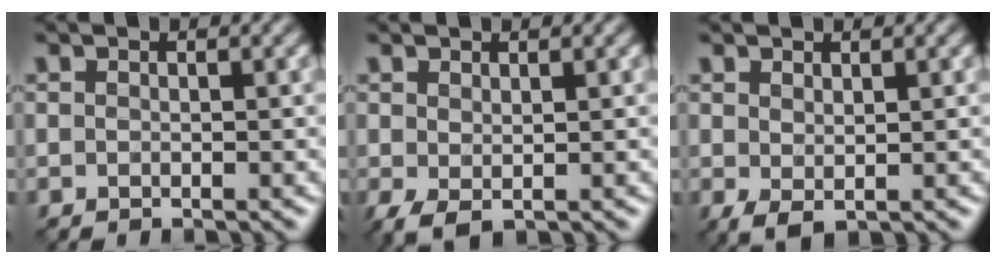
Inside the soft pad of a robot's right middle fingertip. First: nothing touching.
{"total": 1.7, "force": [-0.2, 0.9, 1.4], "torque": [-0.038, -0.002, 0.000]}
{"total": 1.4, "force": [0.3, 0.7, 1.2], "torque": [-0.031, -0.001, 0.009]}